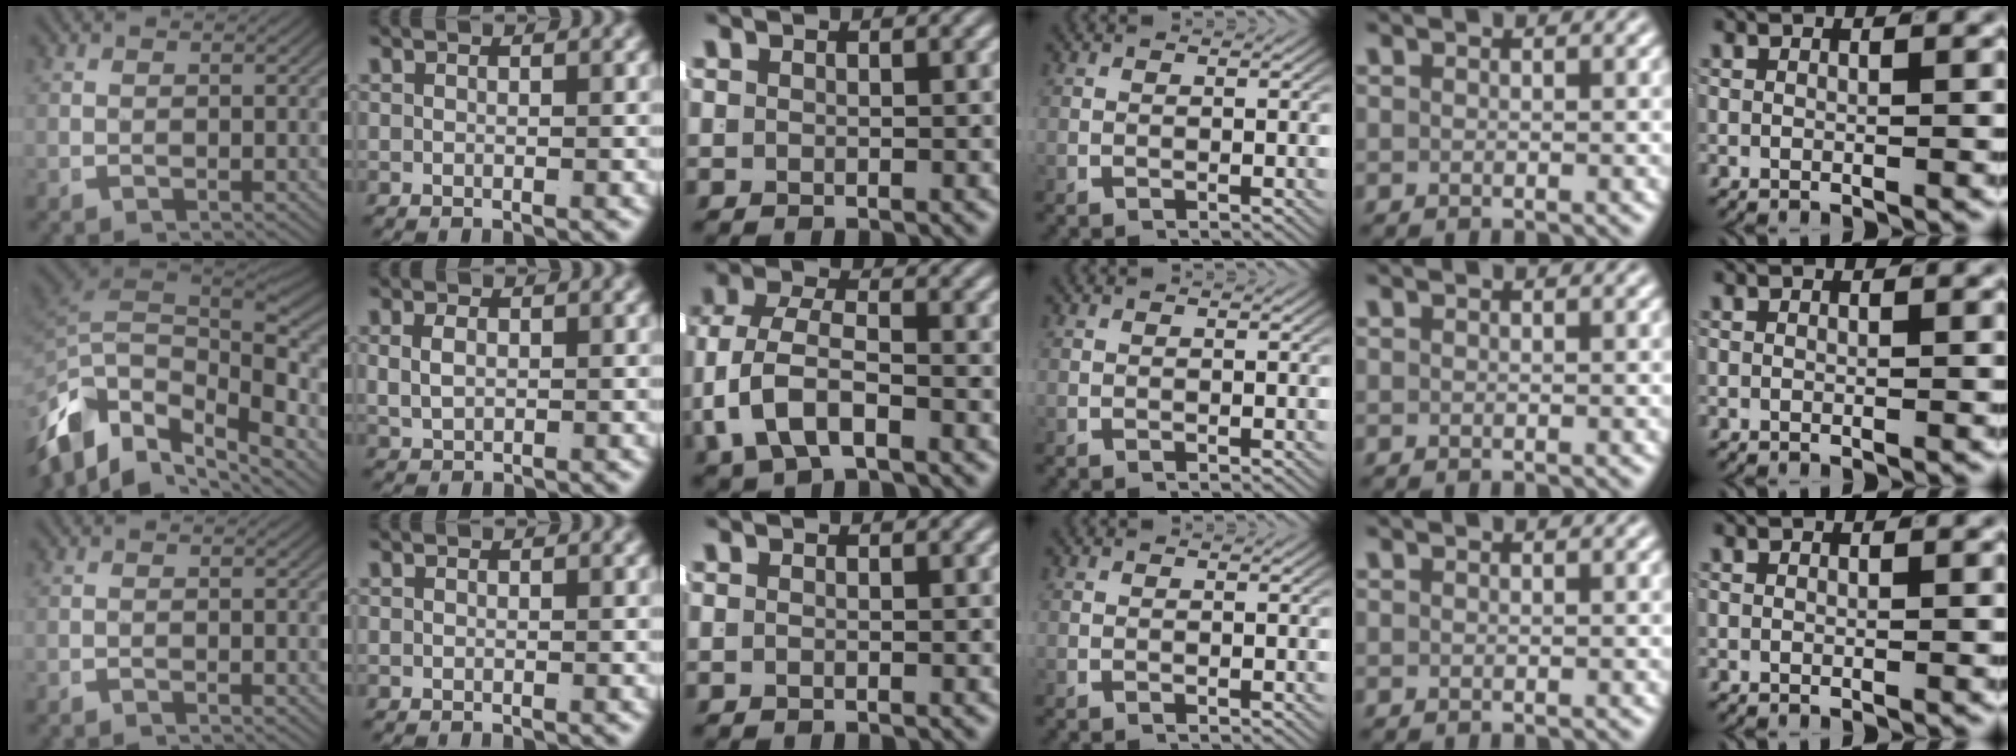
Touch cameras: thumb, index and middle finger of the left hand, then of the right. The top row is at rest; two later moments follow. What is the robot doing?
{"motion": "lift_and_place", "object": "jacket"}